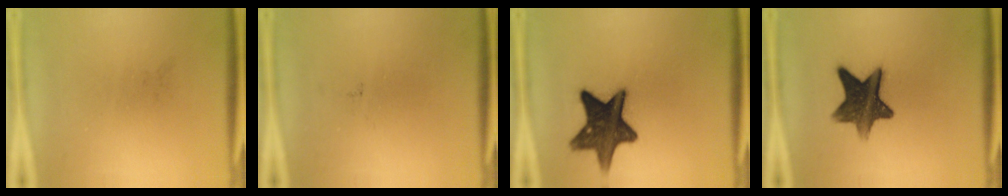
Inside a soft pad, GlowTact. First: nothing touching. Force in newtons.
{"total": 0.0}
{"total": 13.7}
{"total": 11.6}